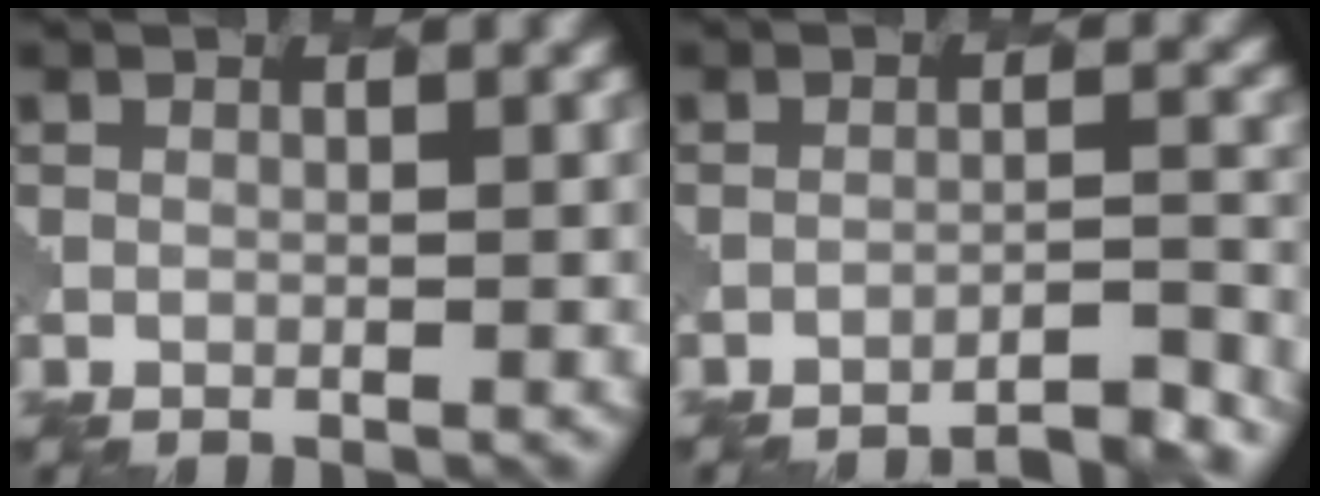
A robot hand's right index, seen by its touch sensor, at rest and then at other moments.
{"total": 6.3, "force": [-6.0, 1.0, 1.7], "torque": [-0.007, 0.018, -0.074]}